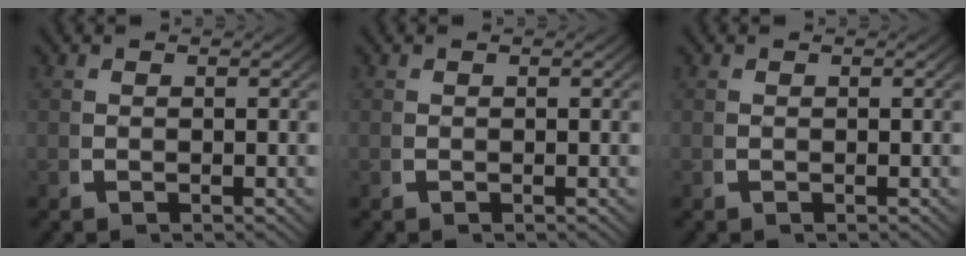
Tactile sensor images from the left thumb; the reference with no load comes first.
{"total": 0.0}
{"total": 0.0}